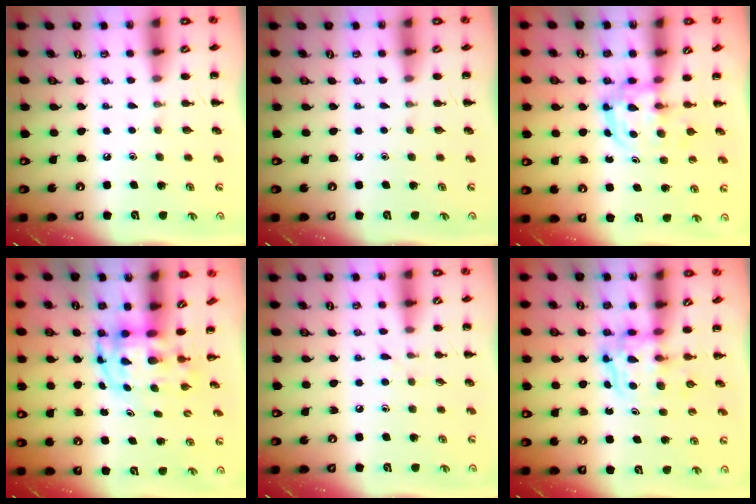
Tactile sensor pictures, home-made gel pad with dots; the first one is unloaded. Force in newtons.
{"total": 0.0}
{"total": 3.3, "press": 3.3, "slide": 0.4}
{"total": 3.9, "press": 3.9, "slide": 0.8}
{"total": 3.9, "press": 3.5, "slide": 1.7}
{"total": 3.6, "press": 3.6, "slide": 0.2}